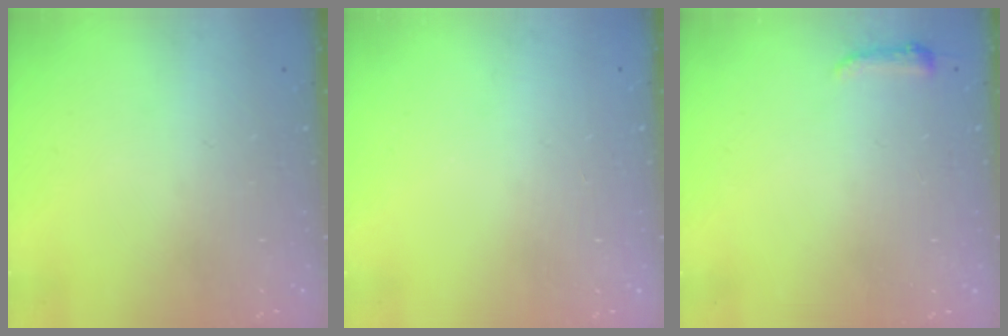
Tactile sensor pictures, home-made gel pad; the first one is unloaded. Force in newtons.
{"total": 0.0}
{"total": 3.6, "press": 3.5, "slide": 0.6}